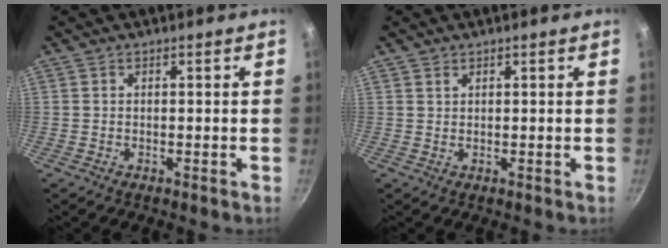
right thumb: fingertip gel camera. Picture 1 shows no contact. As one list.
[{"total": 0.9, "force": [0.6, 0.6, 0.3], "torque": [-0.003, -0.002, 0.012]}]